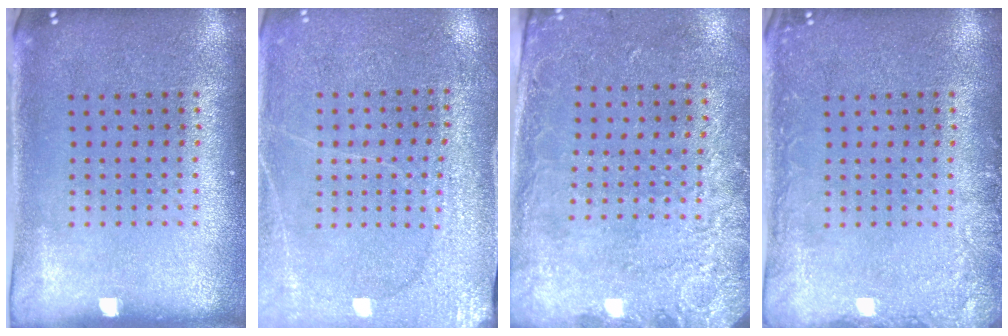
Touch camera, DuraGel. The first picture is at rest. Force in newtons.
{"total": 2.7, "press": 2.7, "slide": 0.4}
{"total": 2.6, "press": 1.9, "slide": 1.8}
{"total": 2.0, "press": 2.0, "slide": 0.2}